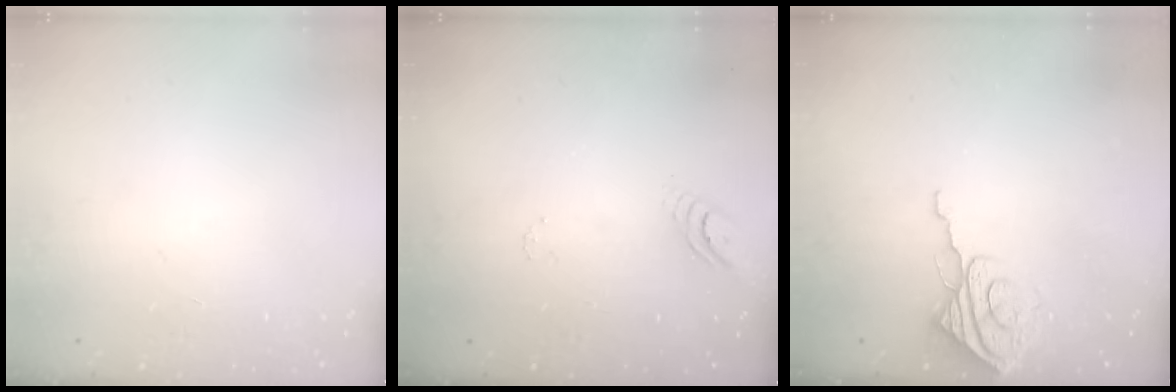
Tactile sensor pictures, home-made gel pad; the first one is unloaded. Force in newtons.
{"total": 4.0, "press": 4.0, "slide": 0.4}
{"total": 8.4, "press": 8.4, "slide": 0.9}